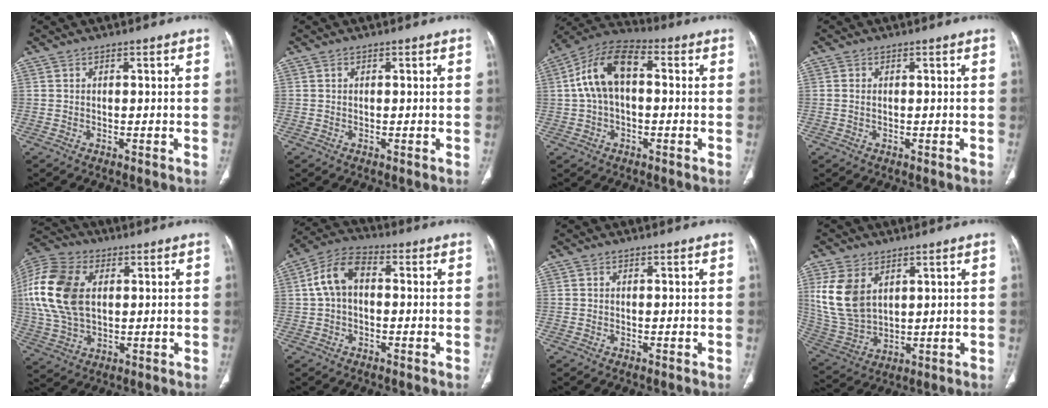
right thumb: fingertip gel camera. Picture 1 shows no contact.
{"total": 0.0}
{"total": 12.0, "force": [1.3, 6.8, 9.8], "torque": [-0.187, 0.038, 0.013]}
{"total": 0.9, "force": [0.0, 0.7, 0.7], "torque": [-0.014, 0.001, 0.000]}
{"total": 19.1, "force": [3.3, 12.3, 14.1], "torque": [-0.315, 0.005, 0.062]}
{"total": 8.4, "force": [0.7, 5.3, 6.5], "torque": [-0.123, 0.029, 0.004]}
{"total": 0.0}
{"total": 12.2, "force": [4.4, 7.8, 8.3], "torque": [-0.166, -0.014, 0.104]}